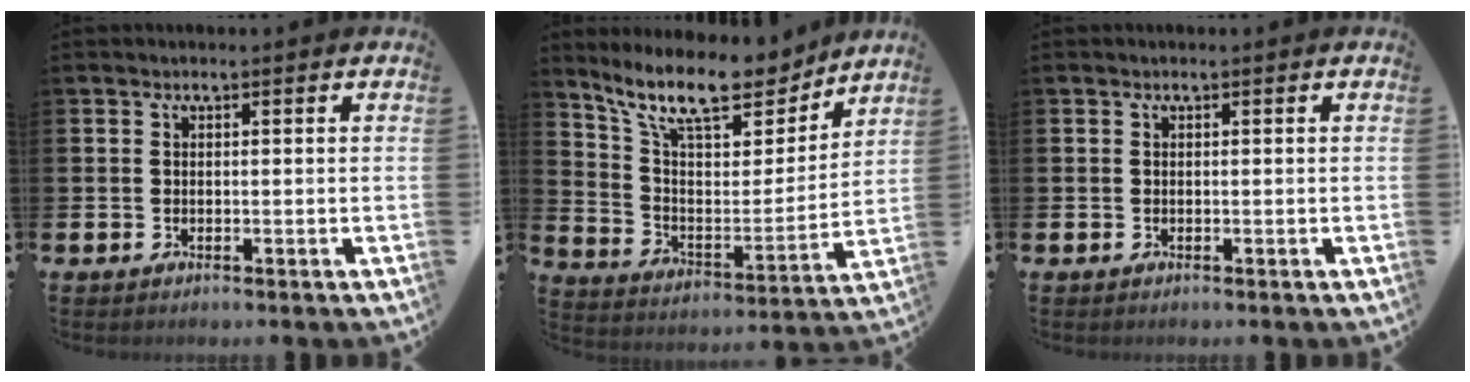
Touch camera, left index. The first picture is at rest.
{"total": 12.7, "force": [10.8, 3.7, 5.6], "torque": [-0.143, -0.064, 0.190]}
{"total": 0.0}